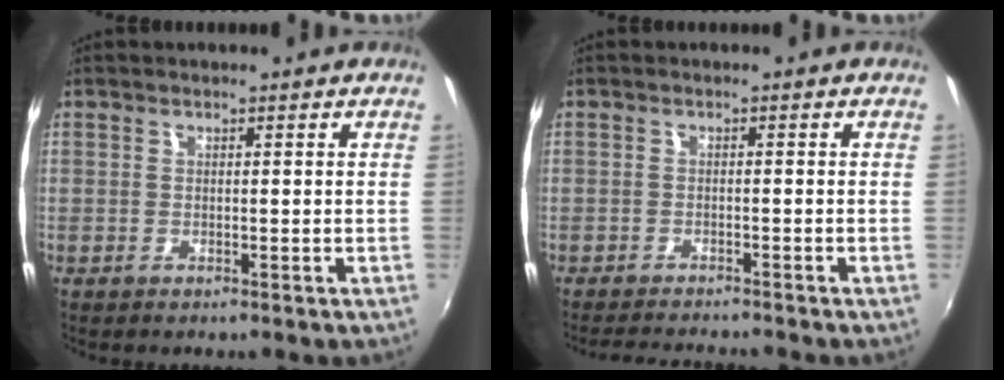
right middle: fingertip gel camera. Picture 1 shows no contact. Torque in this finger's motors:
{"motor_torque": [0.01, -0.01, 0.01, 0.00]}